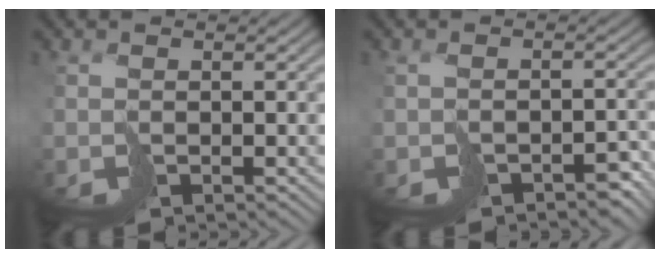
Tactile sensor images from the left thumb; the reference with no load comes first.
{"total": 3.4, "force": [-2.3, 1.7, 1.9], "torque": [-0.022, -0.007, -0.034]}